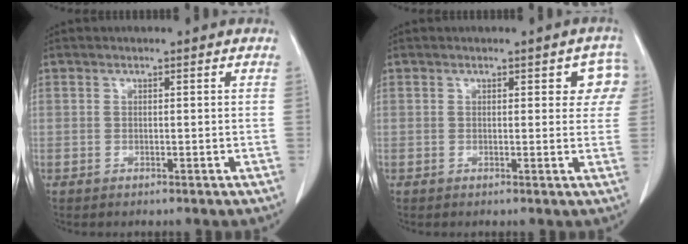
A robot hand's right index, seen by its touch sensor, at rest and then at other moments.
{"total": 4.2, "force": [1.7, 2.1, 3.2], "torque": [-0.012, 0.006, 0.011]}